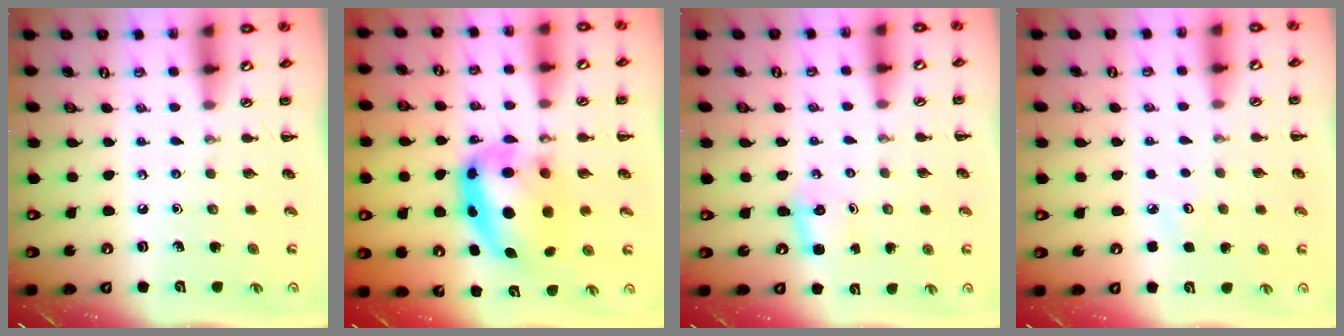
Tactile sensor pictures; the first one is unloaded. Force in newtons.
{"total": 12.0, "press": 11.7, "slide": 2.9}
{"total": 2.8, "press": 2.7, "slide": 0.9}
{"total": 2.8, "press": 2.7, "slide": 0.8}